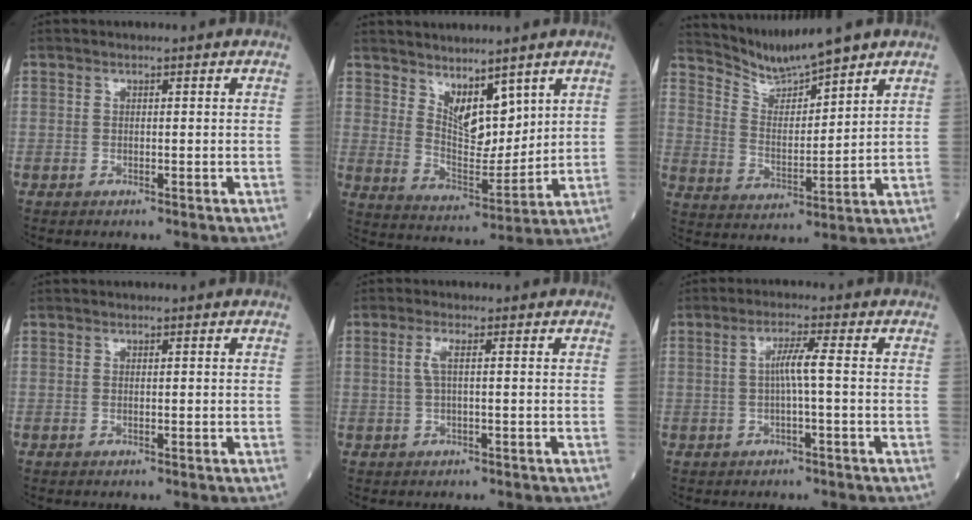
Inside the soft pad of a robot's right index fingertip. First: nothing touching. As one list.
[{"total": 8.3, "force": [5.1, 3.5, 5.4], "torque": [-0.106, -0.007, 0.106]}, {"total": 8.4, "force": [8.1, -0.3, 2.3], "torque": [-0.060, 0.002, 0.165]}, {"total": 0.0}, {"total": 2.3, "force": [0.3, 0.4, 2.3], "torque": [-0.056, 0.005, 0.008]}, {"total": 3.7, "force": [-0.1, -0.1, 3.7], "torque": [-0.075, 0.006, 0.001]}]